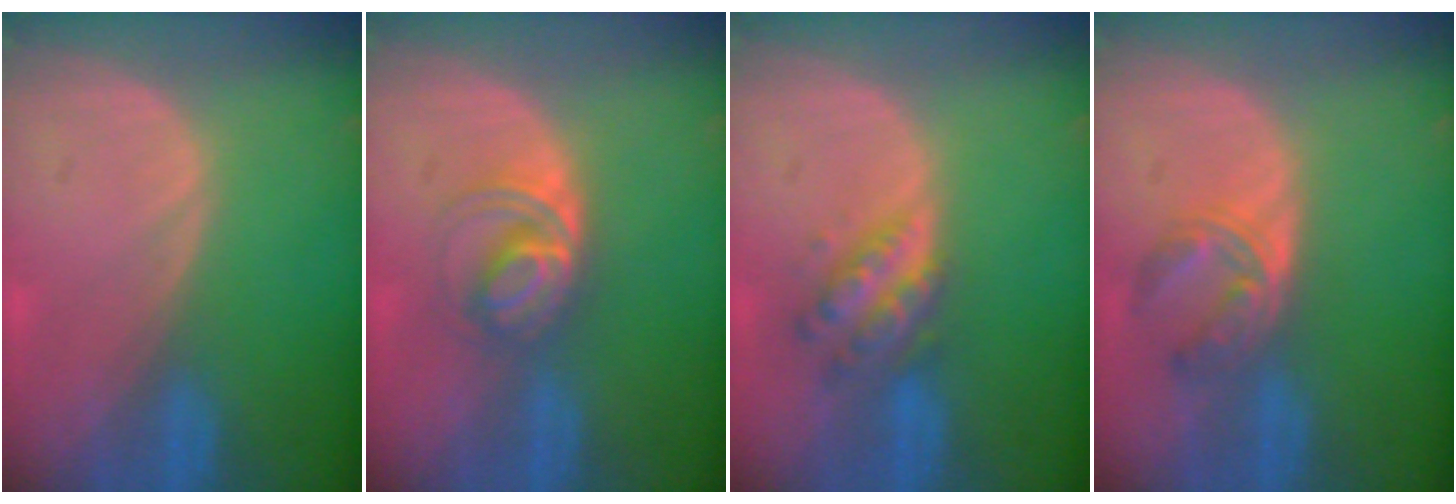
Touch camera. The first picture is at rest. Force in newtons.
{"total": 5.3, "press": 5.1, "slide": 1.1}
{"total": 5.3, "press": 5.2, "slide": 0.4}
{"total": 5.5, "press": 4.9, "slide": 2.6}